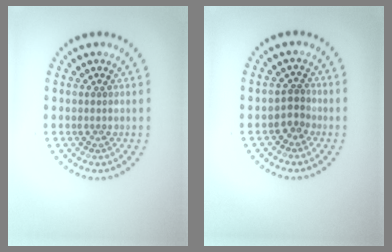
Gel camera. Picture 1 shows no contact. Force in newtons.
{"total": 1.7, "press": 1.3, "slide": 1.1}